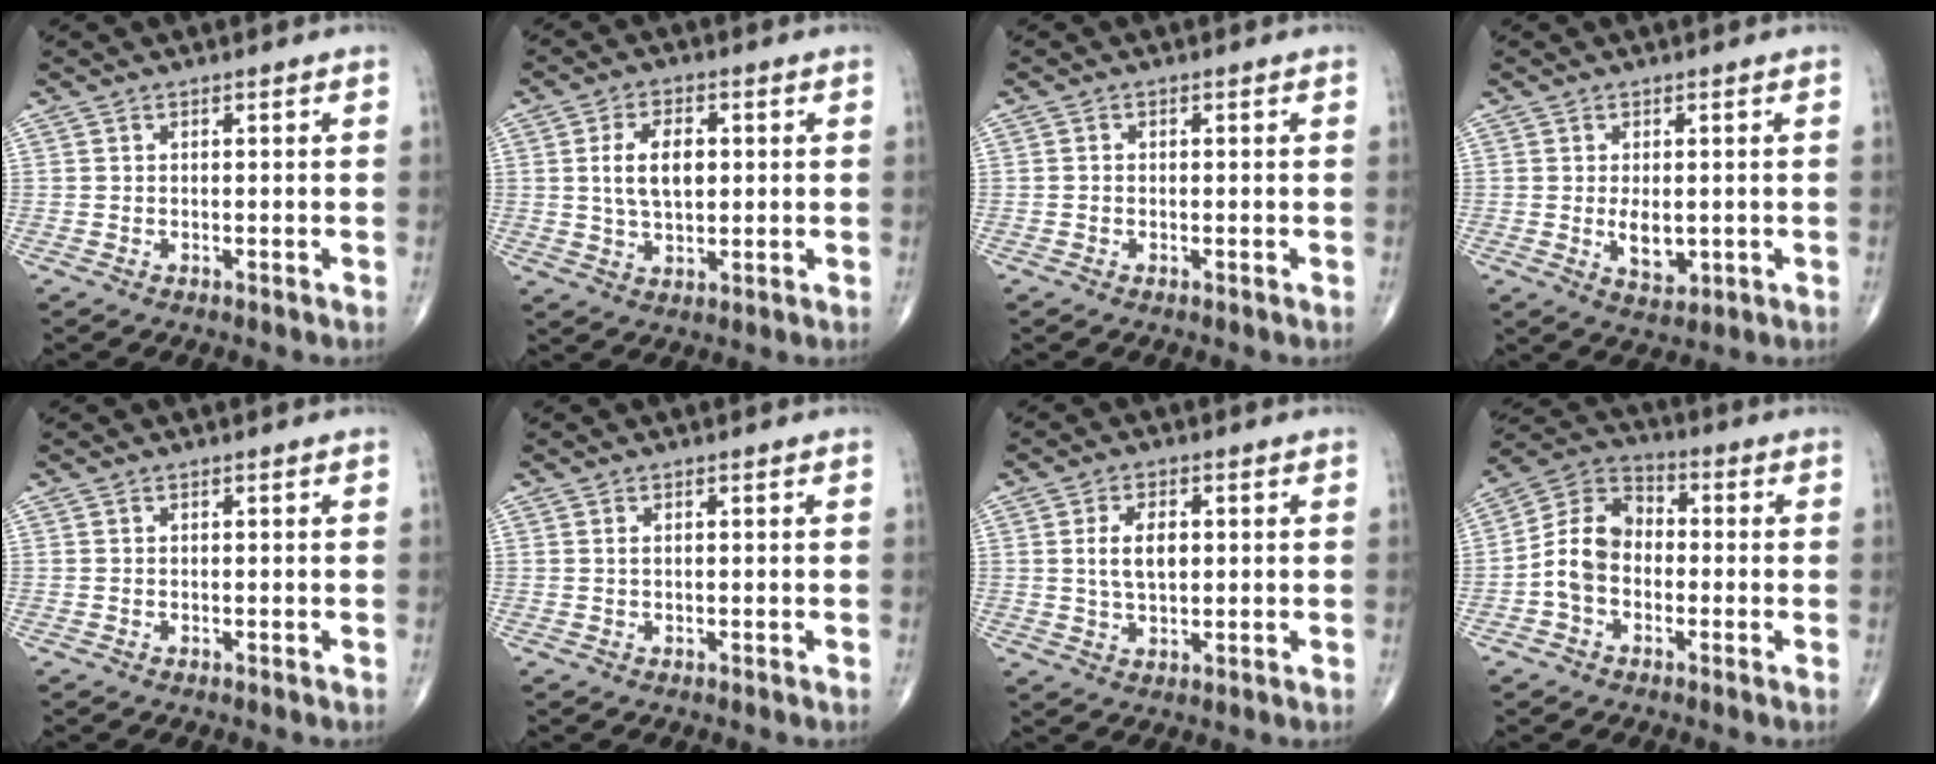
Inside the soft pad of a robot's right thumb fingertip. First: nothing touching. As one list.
[{"total": 8.5, "force": [1.3, 4.9, 6.8], "torque": [-0.112, -0.001, 0.026]}, {"total": 0.8, "force": [-0.1, 0.7, 0.4], "torque": [-0.005, 0.002, -0.002]}, {"total": 4.8, "force": [-0.3, 2.7, 4.0], "torque": [-0.058, -0.011, 0.004]}, {"total": 0.0}, {"total": 0.9, "force": [0.3, 0.5, 0.8], "torque": [-0.017, 0.004, 0.008]}, {"total": 6.5, "force": [1.0, 3.7, 5.2], "torque": [-0.088, -0.003, 0.020]}, {"total": 10.7, "force": [-1.7, 8.0, 6.8], "torque": [-0.113, 0.038, -0.046]}]